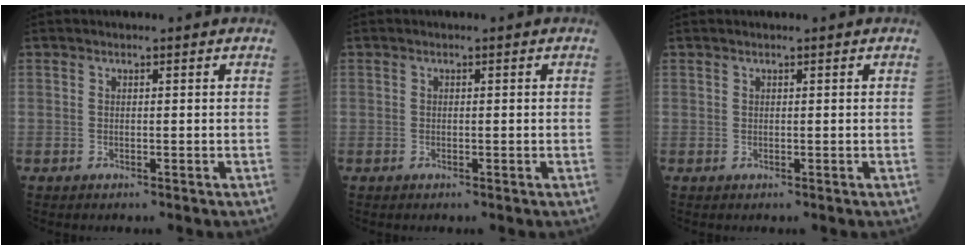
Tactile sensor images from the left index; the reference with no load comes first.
{"total": 0.0}
{"total": 0.0}